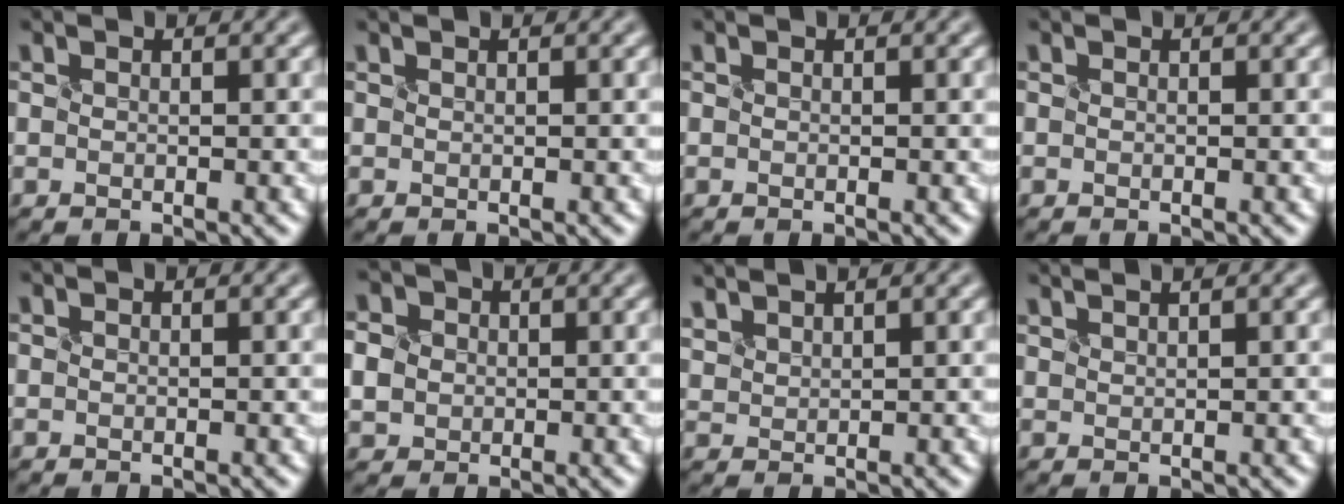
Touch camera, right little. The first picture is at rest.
{"total": 0.0}
{"total": 0.0}
{"total": 0.0}
{"total": 0.0}
{"total": 4.7, "force": [0.8, 4.3, 1.8], "torque": [-0.049, 0.021, 0.002]}
{"total": 2.3, "force": [2.0, 0.8, 0.8], "torque": [-0.034, 0.009, 0.044]}
{"total": 1.0, "force": [0.9, -0.4, 0.4], "torque": [-0.006, 0.004, 0.019]}